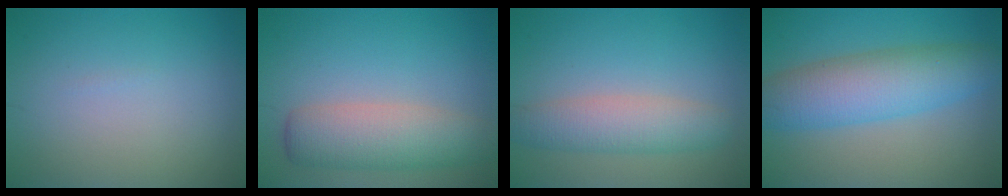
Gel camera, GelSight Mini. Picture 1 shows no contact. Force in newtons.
{"total": 5.5, "press": 5.5, "slide": 0.2}
{"total": 4.0, "press": 4.0, "slide": 0.1}
{"total": 7.2, "press": 7.2, "slide": 0.3}